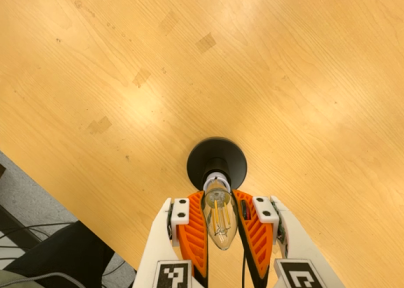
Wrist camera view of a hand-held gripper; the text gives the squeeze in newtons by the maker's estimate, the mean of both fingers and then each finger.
{"total": 20.7, "left": 19.7, "right": 21.8}